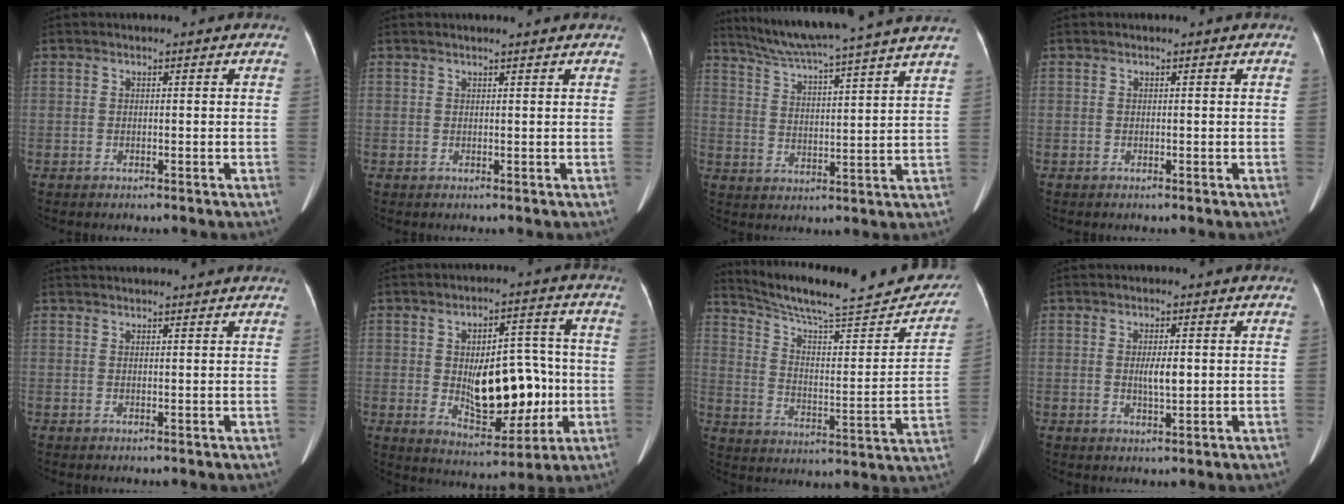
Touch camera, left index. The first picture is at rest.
{"total": 3.0, "force": [2.7, -0.1, 1.3], "torque": [-0.016, 0.015, 0.032]}
{"total": 20.3, "force": [17.7, -1.5, 9.8], "torque": [-0.166, -0.007, 0.248]}
{"total": 0.0}
{"total": 7.9, "force": [7.4, 0.3, 2.6], "torque": [-0.032, 0.035, 0.088]}
{"total": 12.4, "force": [-1.2, 5.9, 10.8], "torque": [-0.164, 0.007, -0.007]}
{"total": 25.6, "force": [22.5, 3.5, 11.5], "torque": [-0.171, -0.036, 0.306]}
{"total": 2.7, "force": [0.3, 0.6, 2.7], "torque": [-0.047, -0.005, 0.006]}